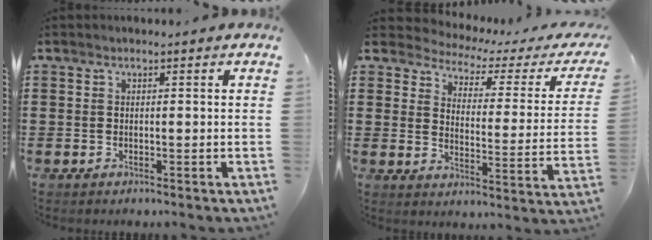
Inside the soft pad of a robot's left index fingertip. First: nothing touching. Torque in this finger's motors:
{"motor_torque": [2.14, 0.00, -0.15, -0.10]}